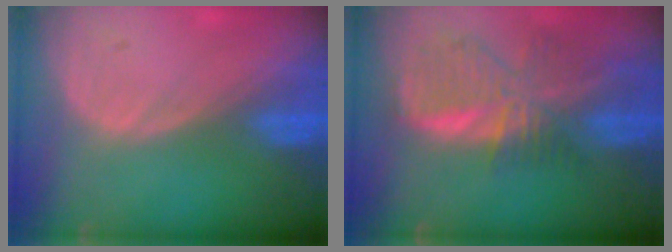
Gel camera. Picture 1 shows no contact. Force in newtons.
{"total": 8.9, "press": 7.8, "slide": 4.4}